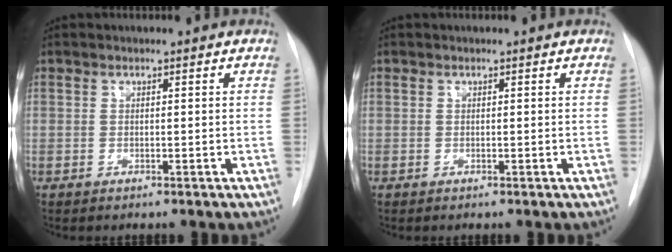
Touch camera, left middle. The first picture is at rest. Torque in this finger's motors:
{"motor_torque": [0.44, -0.55, -0.10, -0.03]}